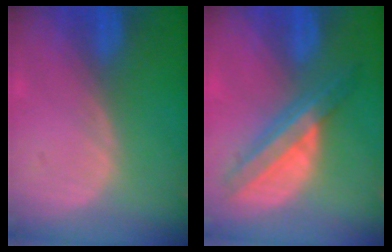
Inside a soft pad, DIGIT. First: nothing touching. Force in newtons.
{"total": 8.1, "press": 6.8, "slide": 4.3}